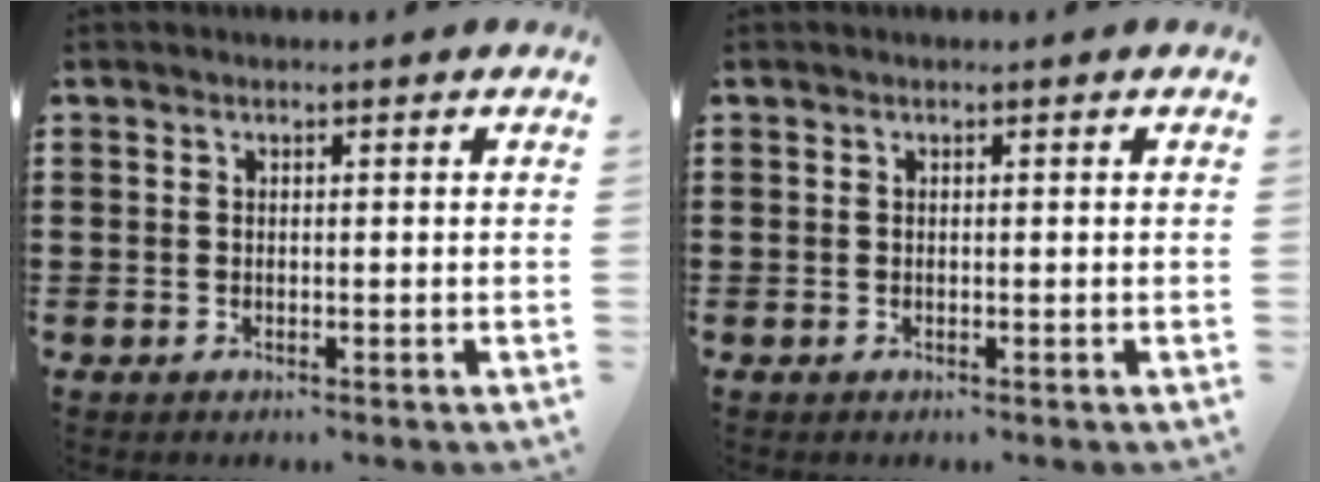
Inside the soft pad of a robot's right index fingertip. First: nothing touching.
{"total": 0.0}